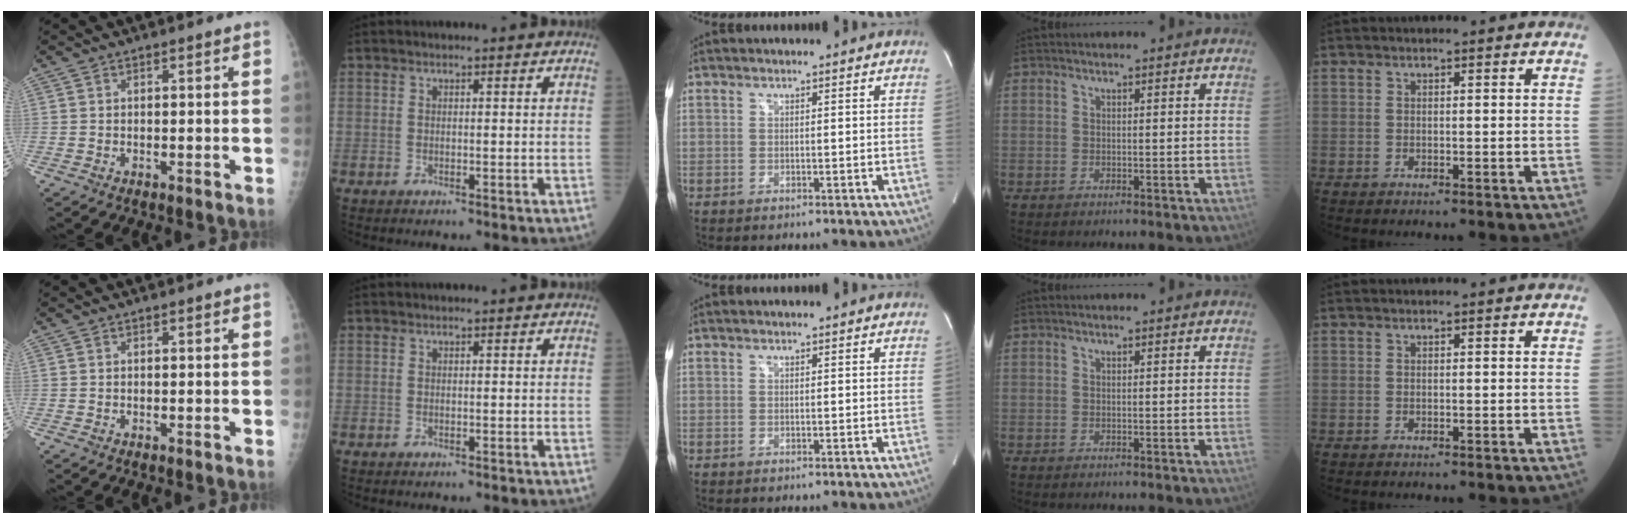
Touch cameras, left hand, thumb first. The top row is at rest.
{}